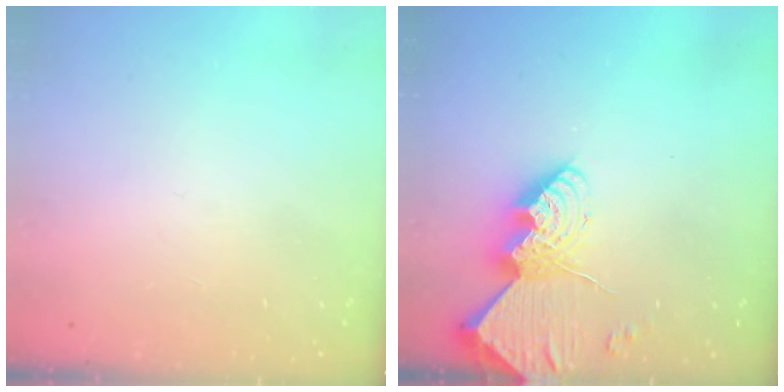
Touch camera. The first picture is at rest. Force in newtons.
{"total": 13.9, "press": 13.8, "slide": 1.3}